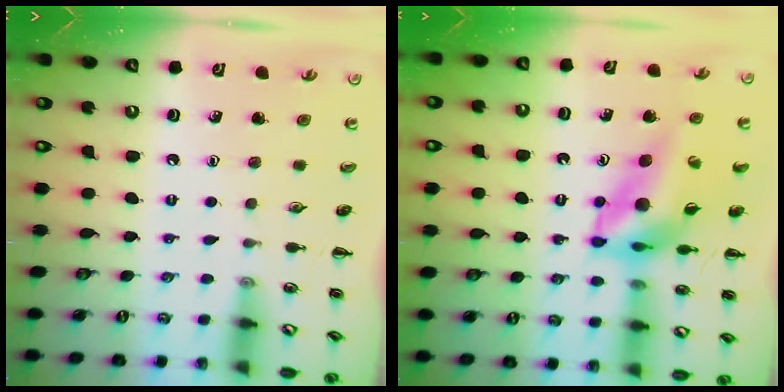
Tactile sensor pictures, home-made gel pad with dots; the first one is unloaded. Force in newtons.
{"total": 13.2, "press": 12.5, "slide": 4.3}